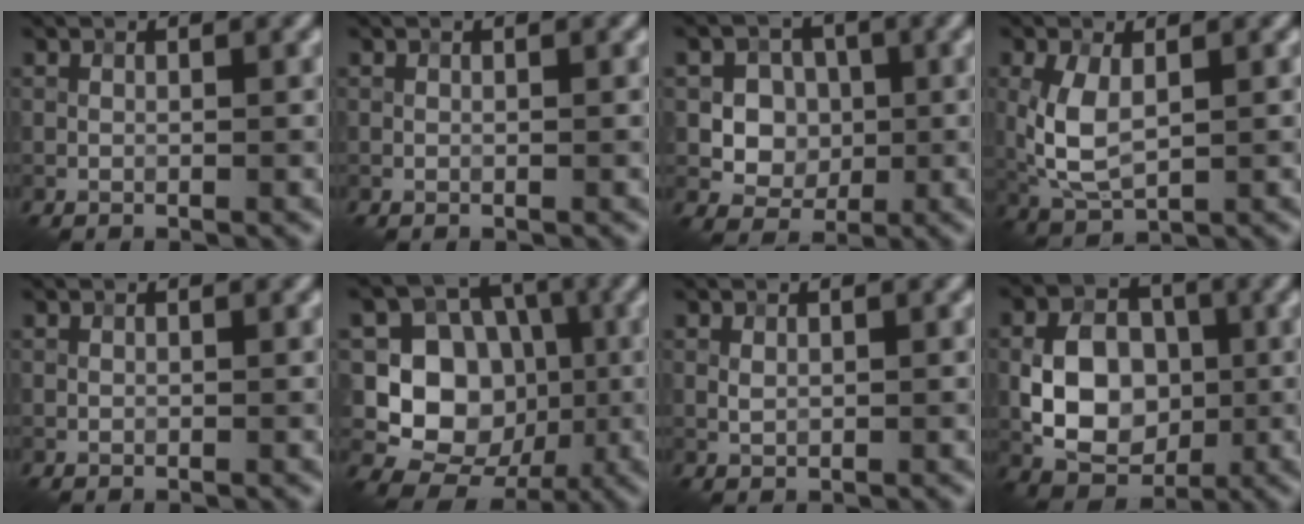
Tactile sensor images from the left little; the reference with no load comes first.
{"total": 0.0}
{"total": 5.0, "force": [0.7, 4.5, 2.2], "torque": [-0.033, 0.002, 0.008]}
{"total": 4.7, "force": [0.3, 2.5, 4.0], "torque": [-0.098, 0.000, 0.013]}
{"total": 0.0}
{"total": 8.3, "force": [-1.3, 7.2, 4.1], "torque": [-0.054, -0.005, -0.031]}
{"total": 0.6, "force": [0.1, 0.4, 0.4], "torque": [-0.014, 0.000, 0.005]}
{"total": 7.5, "force": [-0.9, 5.7, 4.9], "torque": [-0.087, 0.006, -0.023]}